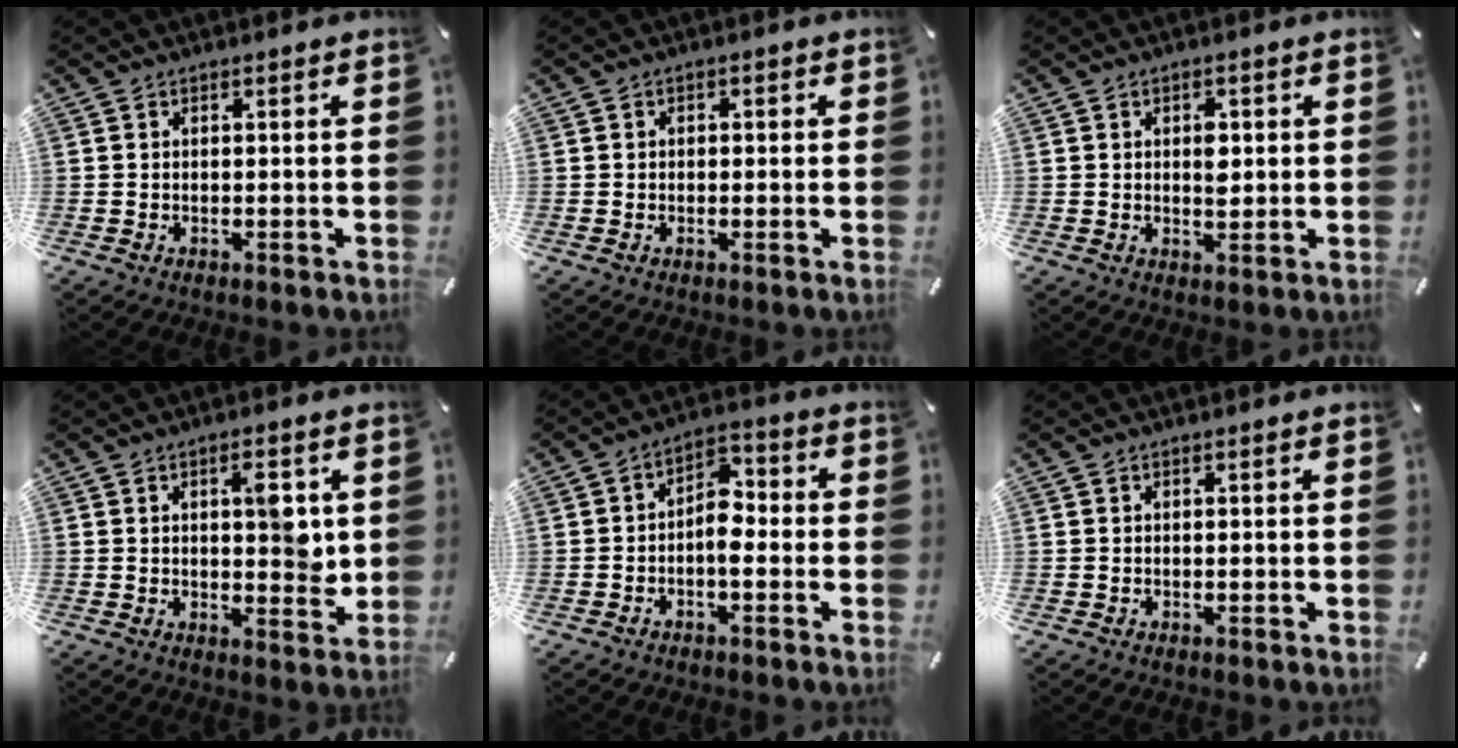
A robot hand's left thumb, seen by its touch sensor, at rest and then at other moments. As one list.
[{"total": 1.1, "force": [-0.3, 1.1, 0.0], "torque": [-0.001, 0.006, -0.008]}, {"total": 3.5, "force": [0.5, 2.3, 2.6], "torque": [-0.020, -0.006, 0.001]}, {"total": 7.1, "force": [1.8, 3.2, 6.1], "torque": [-0.070, -0.013, 0.021]}, {"total": 5.9, "force": [-2.2, 3.4, 4.3], "torque": [-0.073, 0.014, -0.043]}, {"total": 0.0}]